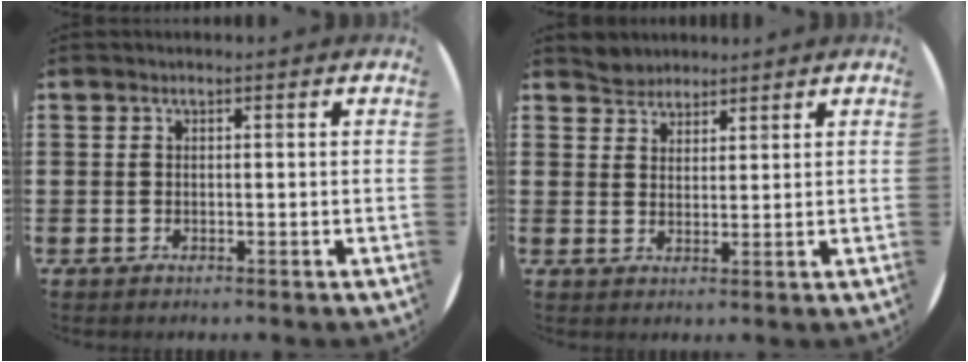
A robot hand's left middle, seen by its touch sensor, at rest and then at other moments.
{"total": 2.8, "force": [2.6, 0.9, -0.5], "torque": [0.001, 0.004, 0.052]}